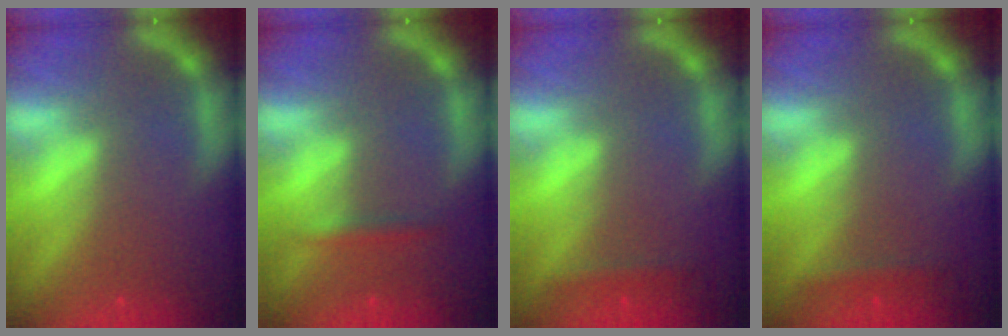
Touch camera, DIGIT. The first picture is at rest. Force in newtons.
{"total": 1.4}
{"total": 1.4}
{"total": 1.4}